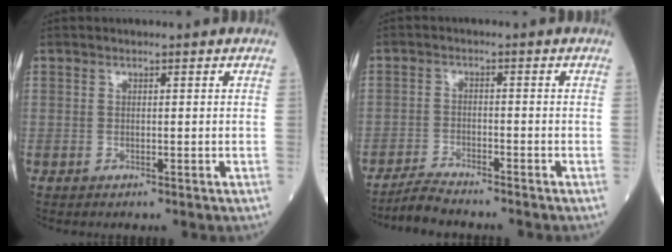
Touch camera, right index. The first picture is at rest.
{"total": 4.0, "force": [-3.9, -0.2, 0.9], "torque": [-0.019, -0.015, -0.071]}